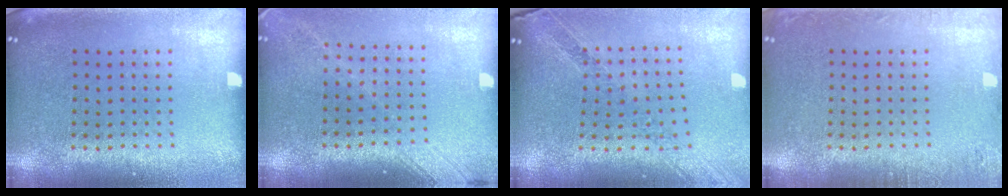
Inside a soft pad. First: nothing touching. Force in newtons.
{"total": 1.7, "press": 1.3, "slide": 1.1}
{"total": 1.1, "press": 1.0, "slide": 0.0}
{"total": 1.4, "press": 1.4, "slide": 0.1}